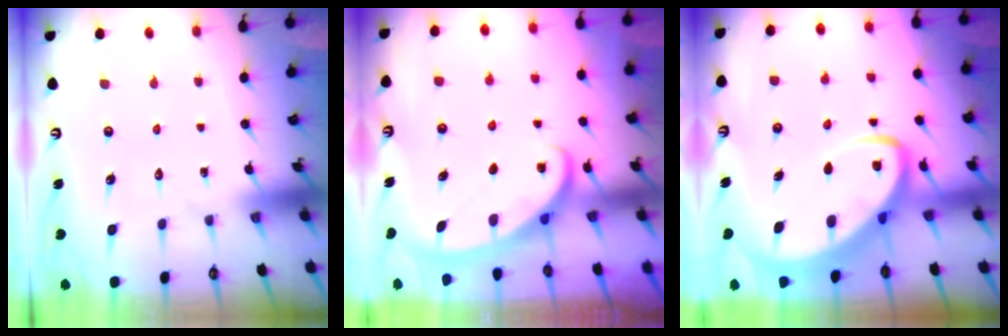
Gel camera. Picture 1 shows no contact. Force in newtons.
{"total": 2.6, "press": 2.6, "slide": 0.4}
{"total": 7.3, "press": 7.2, "slide": 1.0}